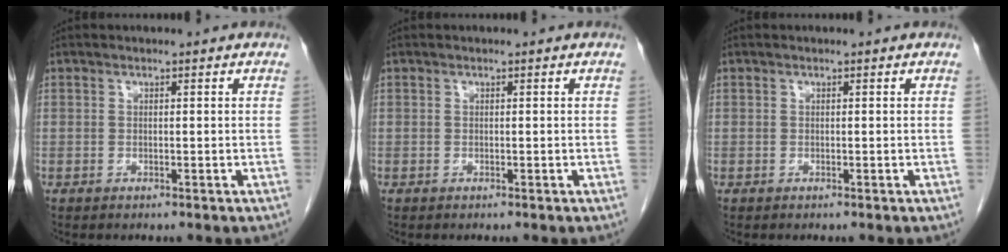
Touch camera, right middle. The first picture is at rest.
{"total": 0.0}
{"total": 0.0}